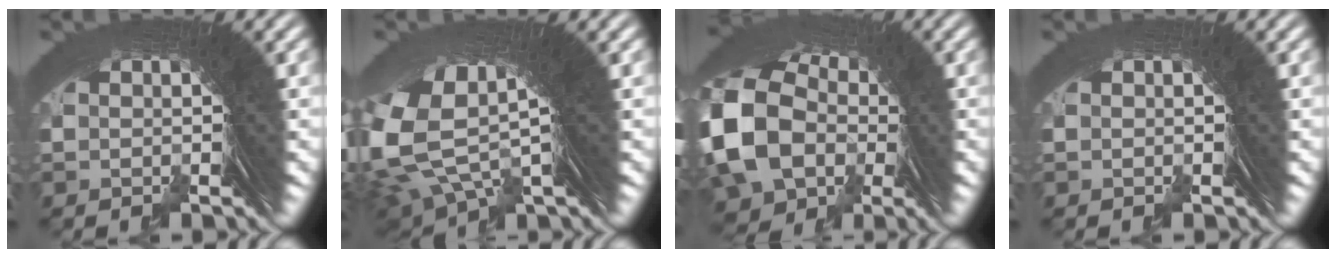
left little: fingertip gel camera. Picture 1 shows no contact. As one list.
[{"total": 10.9, "force": [2.6, 6.7, 8.1], "torque": [-0.173, -0.006, 0.045]}, {"total": 13.4, "force": [0.4, 10.2, 8.6], "torque": [-0.189, -0.027, 0.010]}, {"total": 0.0}]